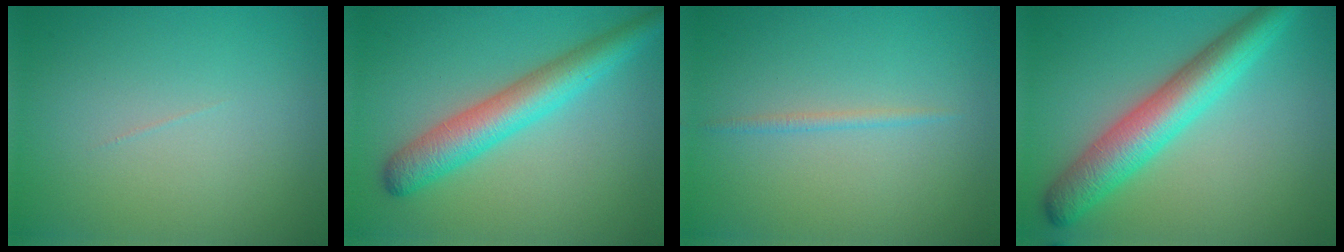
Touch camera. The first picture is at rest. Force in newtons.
{"total": 5.5, "press": 5.5, "slide": 0.1}
{"total": 0.9, "press": 0.9, "slide": 0.1}
{"total": 6.6, "press": 6.6, "slide": 0.1}